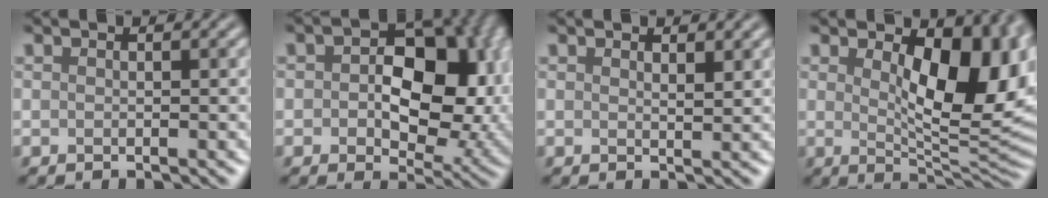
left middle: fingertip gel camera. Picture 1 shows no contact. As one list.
[{"total": 12.1, "force": [0.9, 7.6, 9.3], "torque": [-0.104, 0.009, 0.015]}, {"total": 1.0, "force": [0.8, 0.2, 0.5], "torque": [-0.007, -0.002, 0.015]}, {"total": 10.4, "force": [2.4, 4.6, 9.0], "torque": [-0.123, -0.008, 0.044]}]